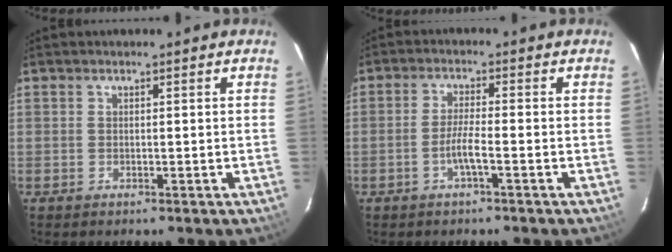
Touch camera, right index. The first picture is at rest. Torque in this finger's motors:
{"motor_torque": [0.10, -0.08, 0.11, 0.06]}